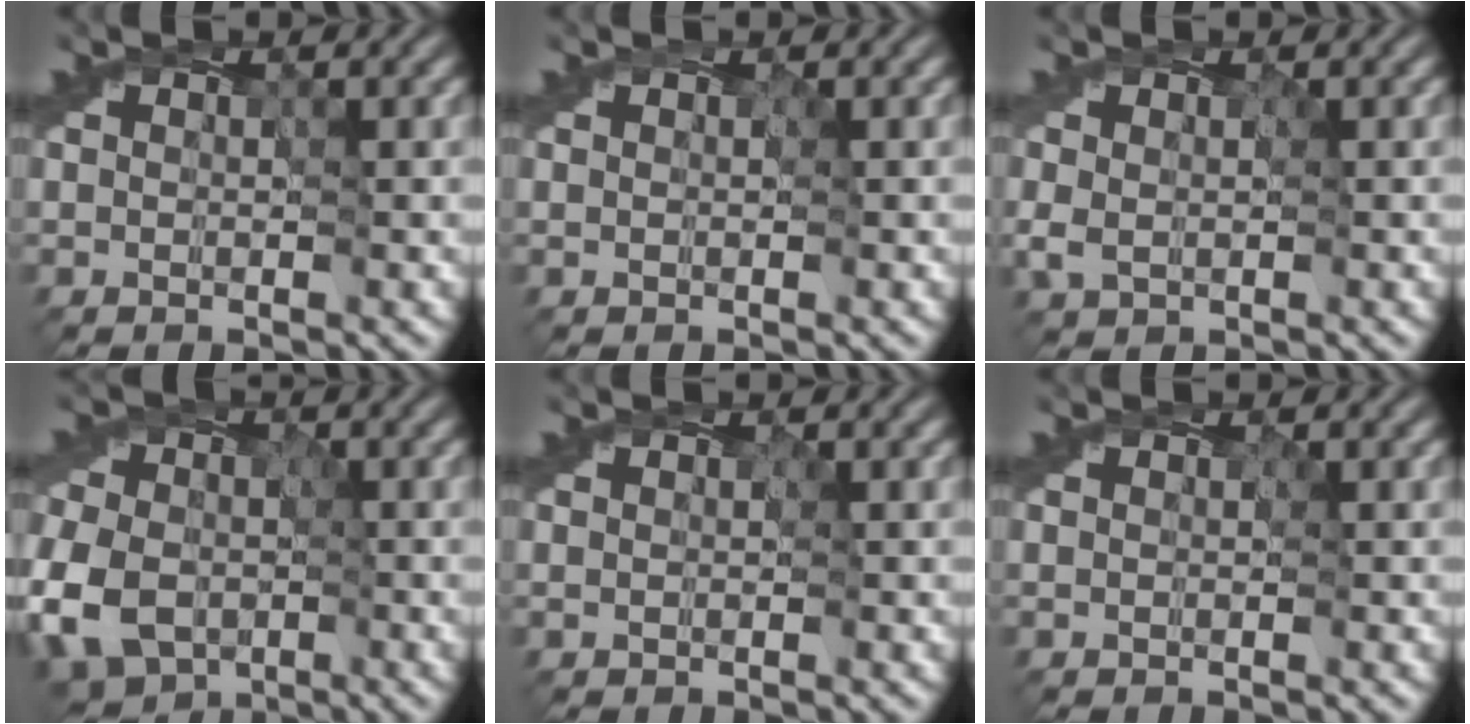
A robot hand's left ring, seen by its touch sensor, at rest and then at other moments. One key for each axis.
{"total": 0.0}
{"total": 1.7, "fx": -0.2, "fy": 1.3, "fz": 1.0, "tx": -0.028, "ty": 0.000, "tz": -0.009}
{"total": 9.3, "fx": -3.7, "fy": 6.8, "fz": 5.3, "tx": -0.126, "ty": -0.015, "tz": -0.079}
{"total": 0.0}
{"total": 0.0}